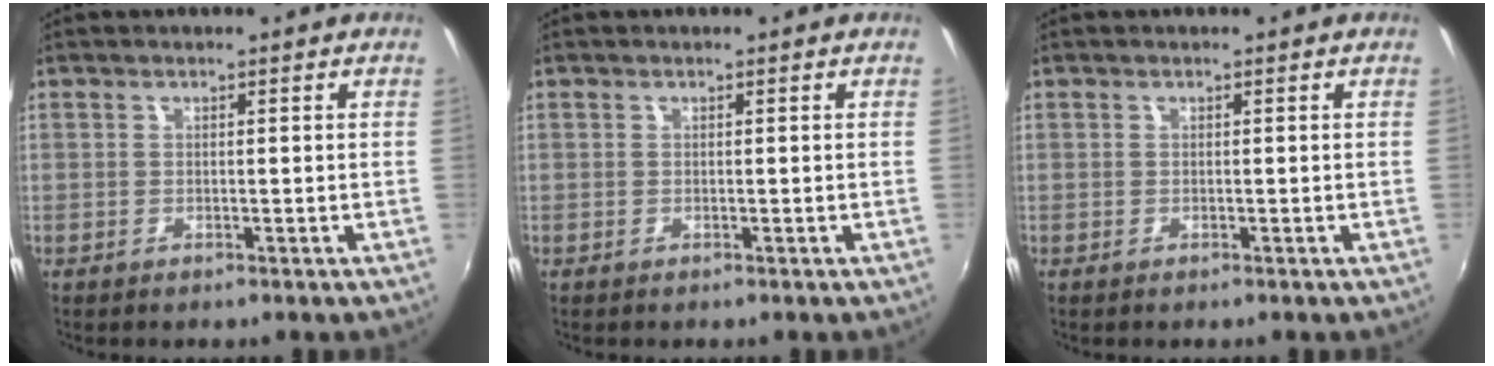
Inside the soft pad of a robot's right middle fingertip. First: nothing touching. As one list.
[{"total": 0.0}, {"total": 0.0}]